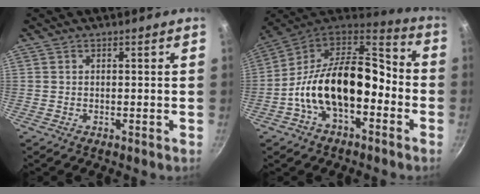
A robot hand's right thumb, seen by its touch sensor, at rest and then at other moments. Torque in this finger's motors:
{"motor_torque": [2.52, 2.49, 1.38, -1.38, 0.25]}